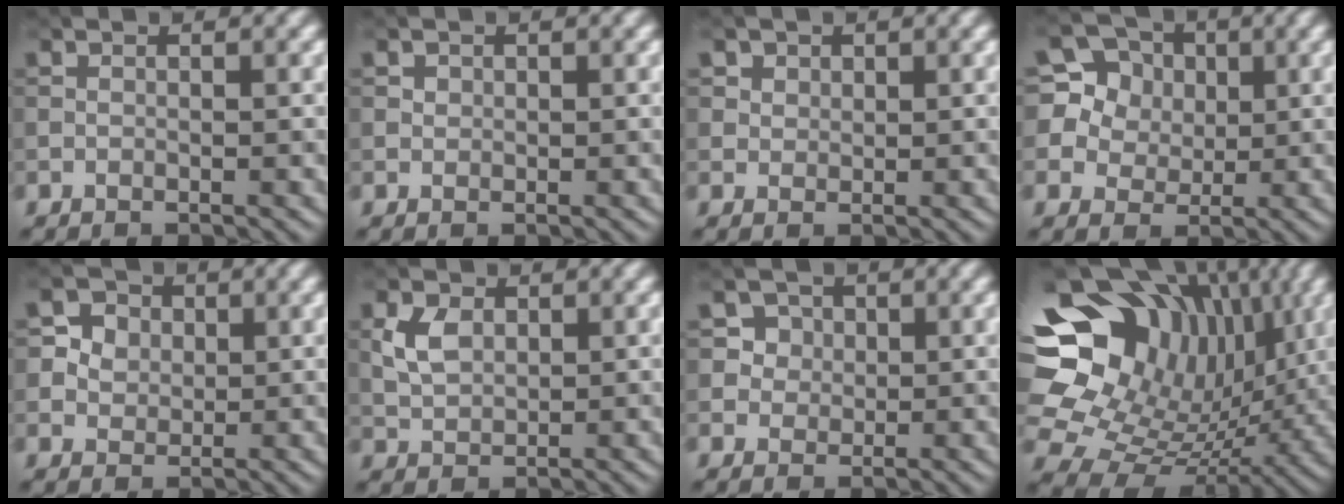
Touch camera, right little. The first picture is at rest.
{"total": 0.0}
{"total": 1.0, "force": [0.5, 0.8, -0.1], "torque": [-0.004, -0.012, 0.029]}
{"total": 10.1, "force": [4.1, 8.3, 3.9], "torque": [-0.108, 0.029, 0.069]}
{"total": 3.4, "force": [1.0, 3.0, 1.0], "torque": [-0.026, 0.000, 0.032]}
{"total": 2.2, "force": [0.2, 1.6, 1.4], "torque": [-0.034, 0.002, 0.014]}
{"total": 3.3, "force": [1.3, 2.9, 1.0], "torque": [-0.029, 0.000, 0.035]}
{"total": 16.1, "force": [4.3, 12.6, 9.1], "torque": [-0.187, 0.025, 0.085]}